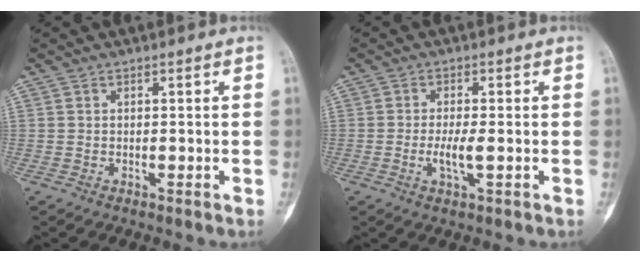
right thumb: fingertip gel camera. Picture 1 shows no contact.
{"total": 3.8, "force": [-0.8, 0.8, 3.6], "torque": [-0.077, -0.006, -0.017]}